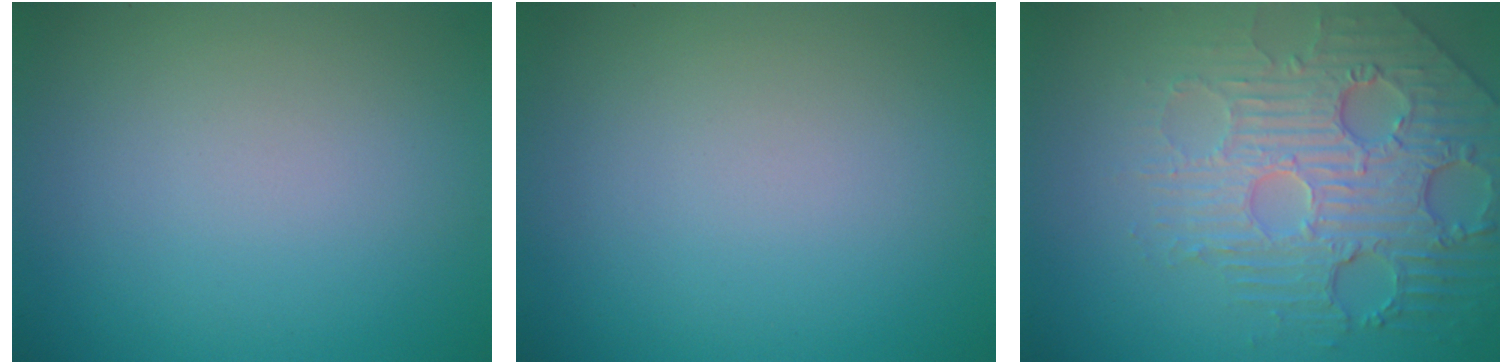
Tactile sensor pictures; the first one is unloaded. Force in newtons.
{"total": 0.0}
{"total": 6.5, "press": 5.1, "slide": 4.1}